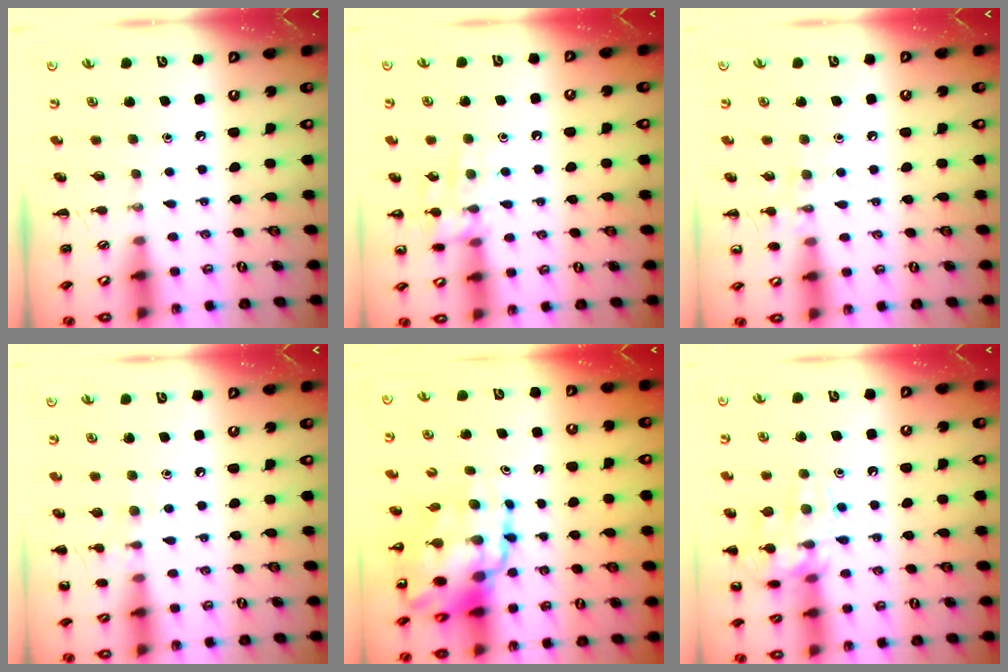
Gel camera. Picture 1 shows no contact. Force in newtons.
{"total": 10.2, "press": 10.2, "slide": 0.9}
{"total": 7.1, "press": 6.8, "slide": 1.8}
{"total": 5.1, "press": 4.9, "slide": 1.5}
{"total": 14.9, "press": 14.3, "slide": 4.1}
{"total": 13.5, "press": 13.5, "slide": 0.6}